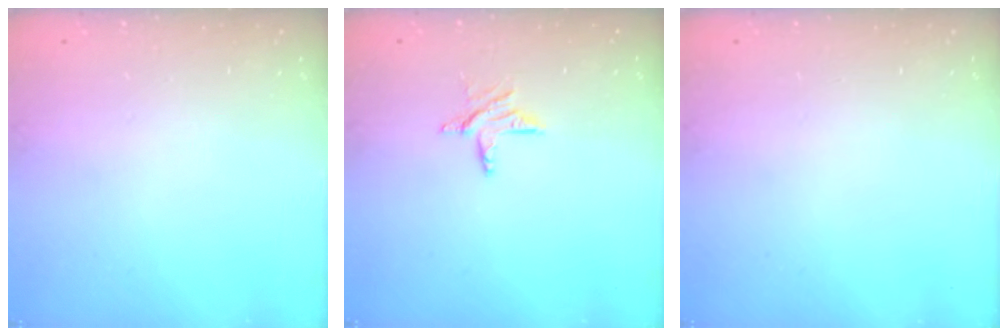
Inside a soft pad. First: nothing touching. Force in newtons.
{"total": 6.6, "press": 6.6, "slide": 0.6}
{"total": 0.0}